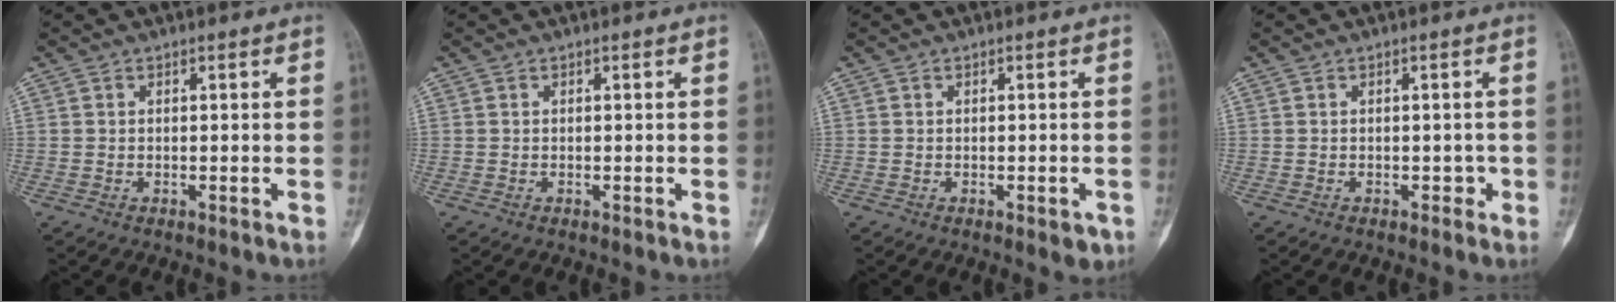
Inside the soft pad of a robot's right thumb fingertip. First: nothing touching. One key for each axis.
{"total": 0.0}
{"total": 2.1, "fx": -0.9, "fy": 0.9, "fz": 1.7, "tx": -0.015, "ty": 0.002, "tz": -0.008}
{"total": 1.3, "fx": -0.5, "fy": 1.0, "fz": 0.6, "tx": 0.002, "ty": 0.004, "tz": -0.008}